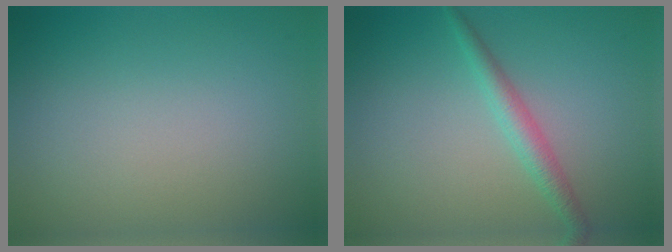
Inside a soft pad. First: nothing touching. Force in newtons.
{"total": 2.2, "press": 2.2, "slide": 0.1}